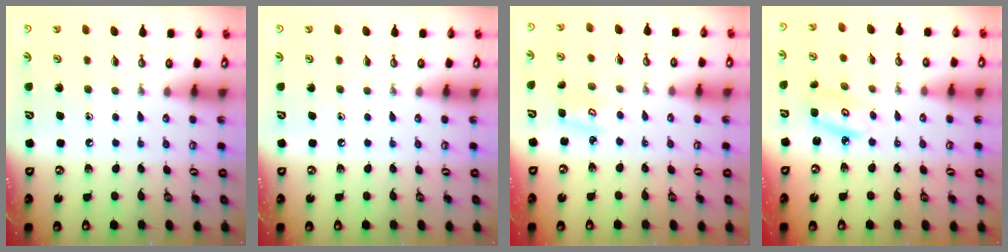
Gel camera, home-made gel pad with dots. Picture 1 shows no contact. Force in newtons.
{"total": 0.0}
{"total": 2.6, "press": 2.6, "slide": 0.2}
{"total": 3.8, "press": 3.8, "slide": 0.2}